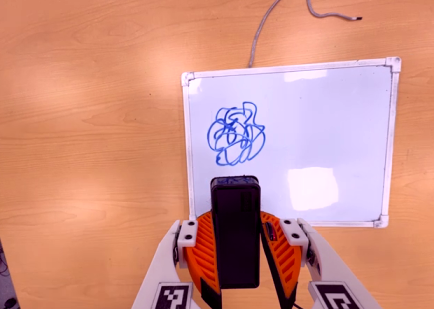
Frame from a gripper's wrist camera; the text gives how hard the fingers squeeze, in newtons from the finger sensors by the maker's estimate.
{"total": 6.0, "left": 5.6, "right": 6.4}